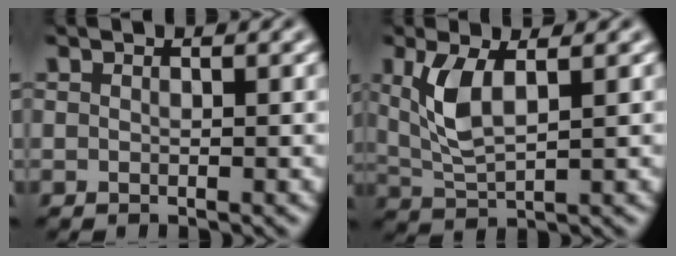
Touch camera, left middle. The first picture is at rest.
{"total": 4.3, "force": [1.3, 1.7, 3.7], "torque": [-0.089, -0.002, 0.031]}